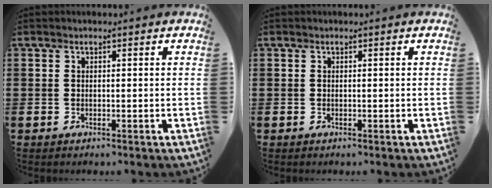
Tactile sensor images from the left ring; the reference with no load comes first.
{"total": 0.0}